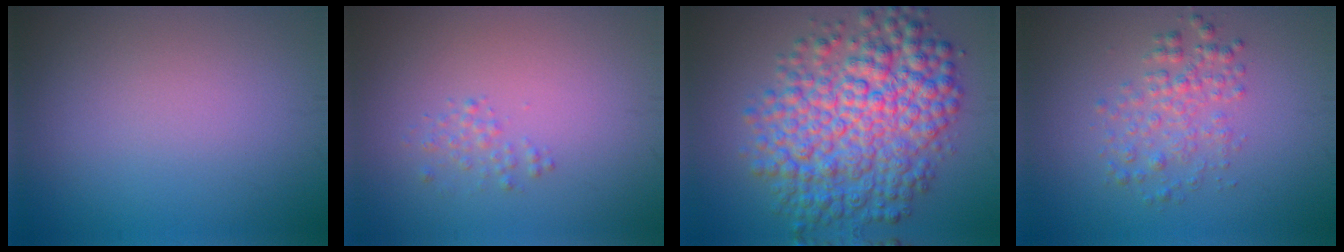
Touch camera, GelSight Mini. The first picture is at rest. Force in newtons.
{"total": 0.9, "press": 0.9, "slide": 0.0}
{"total": 10.0, "press": 10.0, "slide": 0.1}
{"total": 2.7, "press": 2.7, "slide": 0.0}